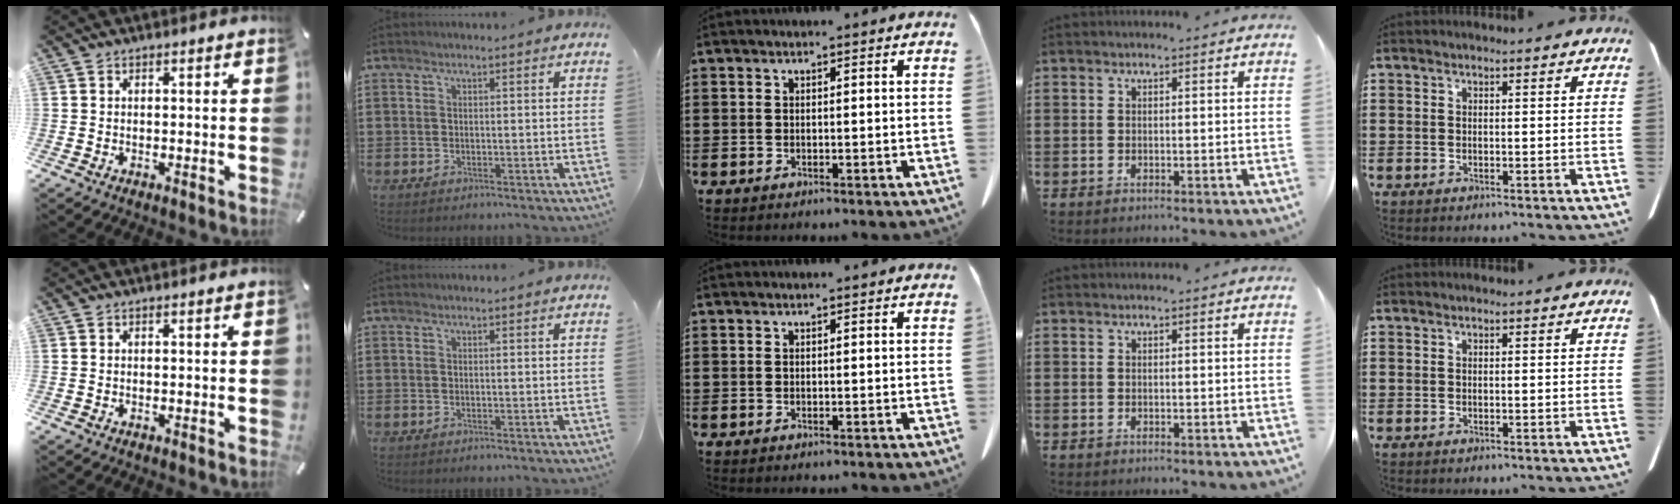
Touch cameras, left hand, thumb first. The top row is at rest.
{}